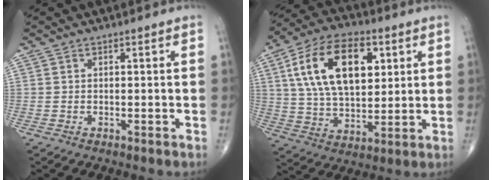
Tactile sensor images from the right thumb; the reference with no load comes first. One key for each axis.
{"total": 20.0, "fx": 6.1, "fy": 11.1, "fz": 15.4, "tx": -0.252, "ty": -0.005, "tz": 0.109}